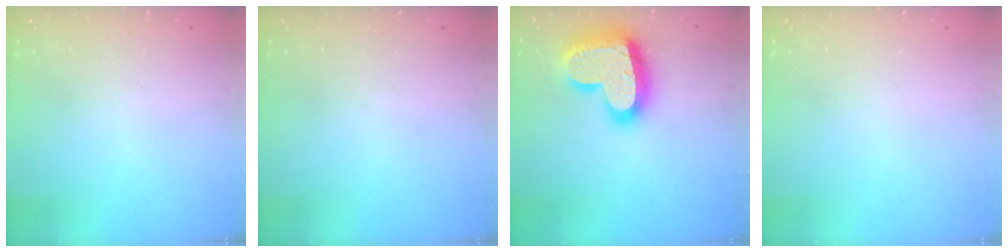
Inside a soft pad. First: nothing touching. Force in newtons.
{"total": 0.0}
{"total": 22.4, "press": 22.4, "slide": 1.4}
{"total": 0.0}